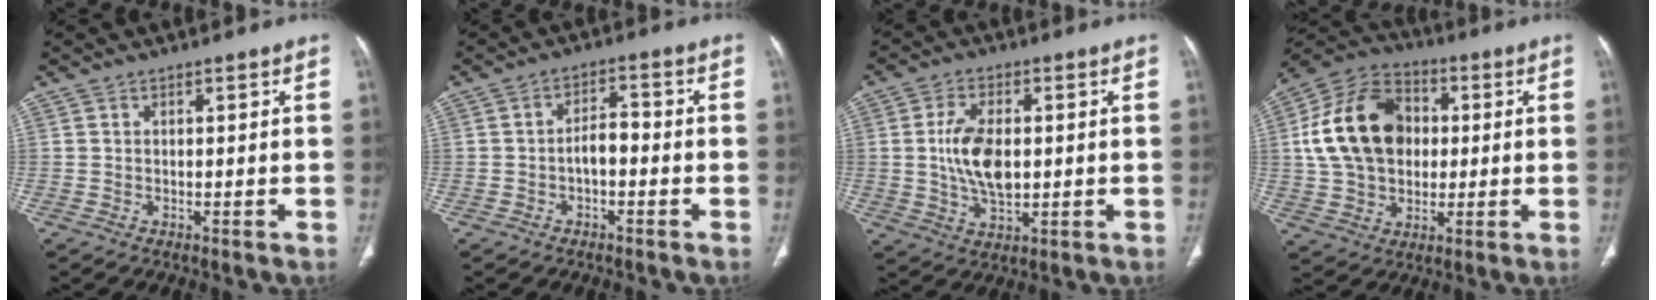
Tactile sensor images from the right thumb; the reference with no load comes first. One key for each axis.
{"total": 4.1, "fx": -1.2, "fy": 2.2, "fz": 3.3, "tx": -0.047, "ty": 0.025, "tz": -0.025}
{"total": 10.0, "fx": 0.5, "fy": 5.4, "fz": 8.4, "tx": -0.156, "ty": -0.003, "tz": 0.016}
{"total": 18.9, "fx": 2.3, "fy": 13.9, "fz": 12.6, "tx": -0.207, "ty": 0.022, "tz": 0.038}